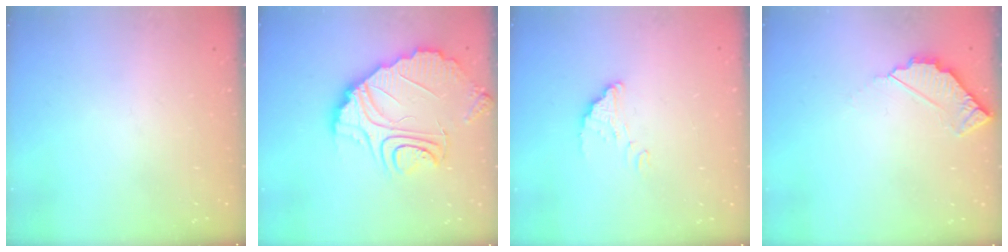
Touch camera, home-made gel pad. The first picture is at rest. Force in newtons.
{"total": 13.6, "press": 13.6, "slide": 1.2}
{"total": 1.8, "press": 1.8, "slide": 0.0}
{"total": 3.7, "press": 3.7, "slide": 0.3}